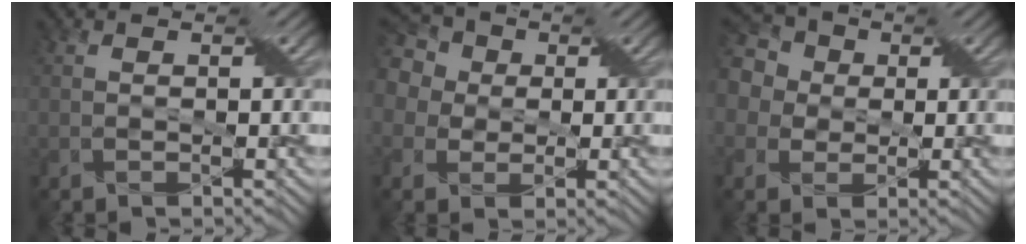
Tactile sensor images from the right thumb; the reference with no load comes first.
{"total": 9.8, "force": [2.8, 8.2, 4.6], "torque": [-0.152, 0.035, 0.025]}
{"total": 10.3, "force": [2.6, 8.8, 4.7], "torque": [-0.161, 0.035, 0.022]}